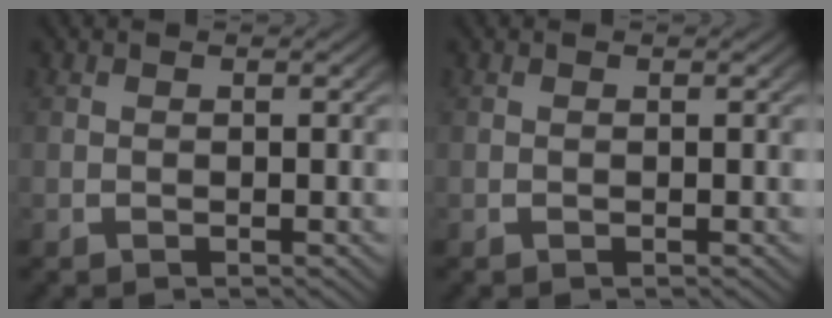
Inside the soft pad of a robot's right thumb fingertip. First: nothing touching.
{"total": 0.0}